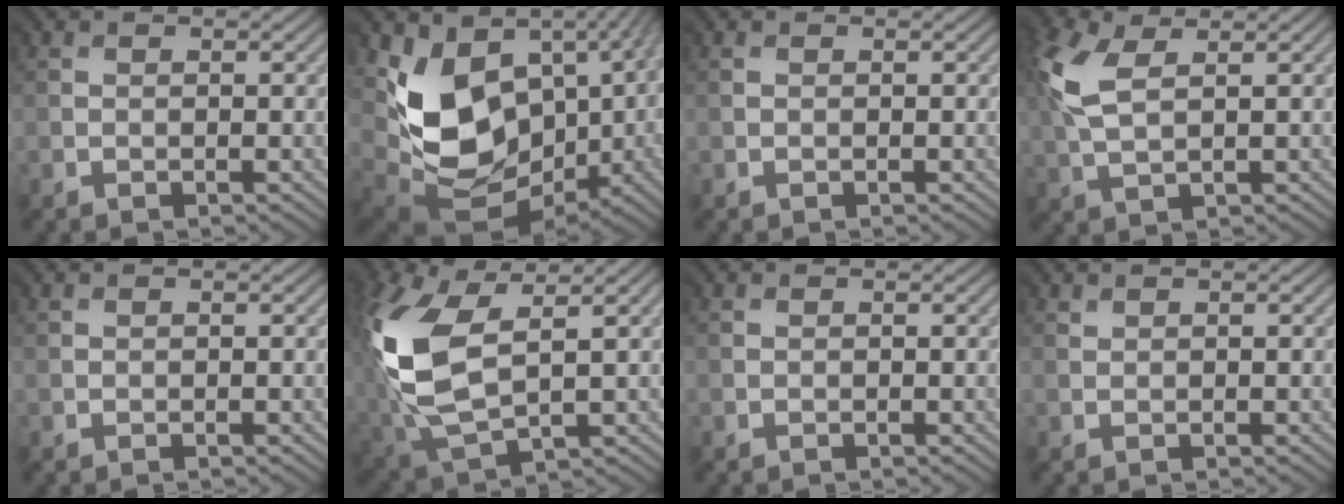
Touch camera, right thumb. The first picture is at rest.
{"total": 11.4, "force": [0.8, 8.7, 7.2], "torque": [-0.156, -0.038, 0.023]}
{"total": 0.0}
{"total": 7.2, "force": [2.8, 3.7, 5.6], "torque": [-0.180, 0.014, 0.051]}
{"total": 0.0}
{"total": 12.6, "force": [2.5, 7.1, 10.2], "torque": [-0.289, 0.000, 0.056]}
{"total": 0.0}
{"total": 1.2, "force": [1.1, 0.2, 0.3], "torque": [-0.008, 0.002, 0.022]}